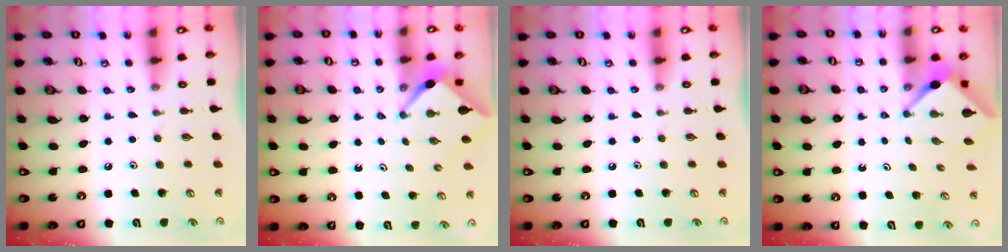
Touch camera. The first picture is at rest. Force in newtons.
{"total": 2.6, "press": 2.6, "slide": 0.3}
{"total": 0.0}
{"total": 3.0, "press": 3.0, "slide": 0.2}